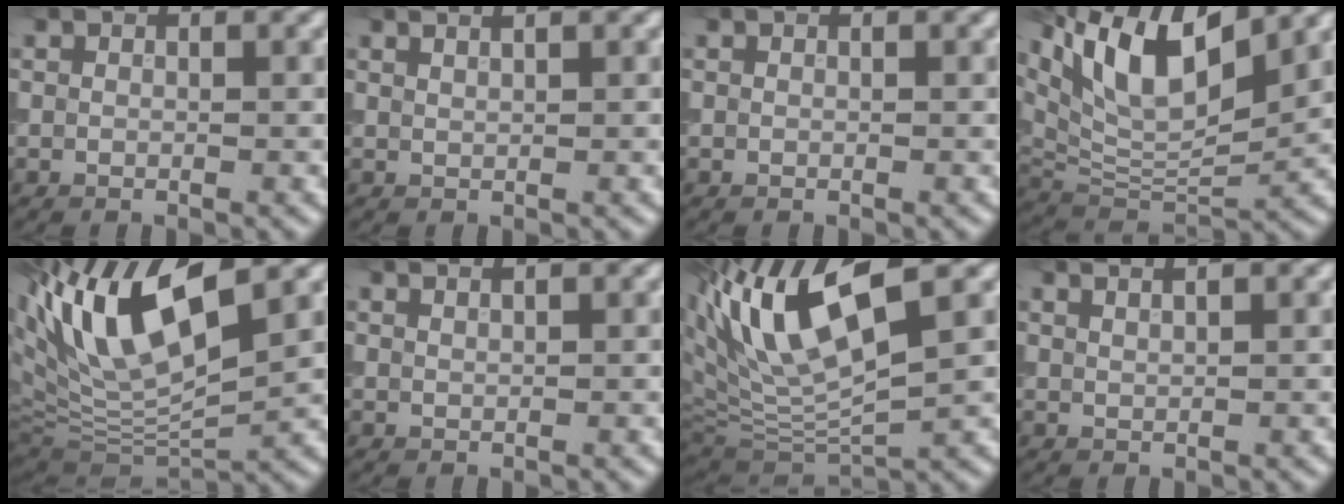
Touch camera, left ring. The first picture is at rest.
{"total": 1.5, "force": [1.2, 0.5, 0.9], "torque": [0.003, 0.001, 0.002]}
{"total": 0.0}
{"total": 10.2, "force": [5.5, 3.7, 7.7], "torque": [-0.144, 0.003, 0.104]}
{"total": 12.6, "force": [4.7, 4.3, 10.8], "torque": [-0.210, 0.014, 0.085]}
{"total": 0.9, "force": [0.7, 0.2, 0.5], "torque": [0.001, -0.002, 0.004]}
{"total": 10.5, "force": [4.1, 3.3, 9.1], "torque": [-0.184, 0.010, 0.080]}
{"total": 1.8, "force": [1.4, 0.6, 1.0], "torque": [0.004, 0.004, 0.001]}